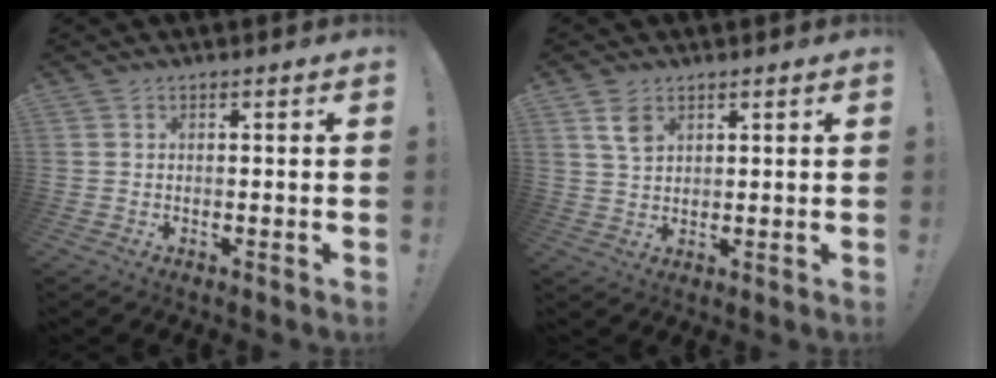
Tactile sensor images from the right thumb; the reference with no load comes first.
{"total": 4.6, "force": [2.3, 2.8, 2.8], "torque": [-0.041, -0.008, 0.042]}